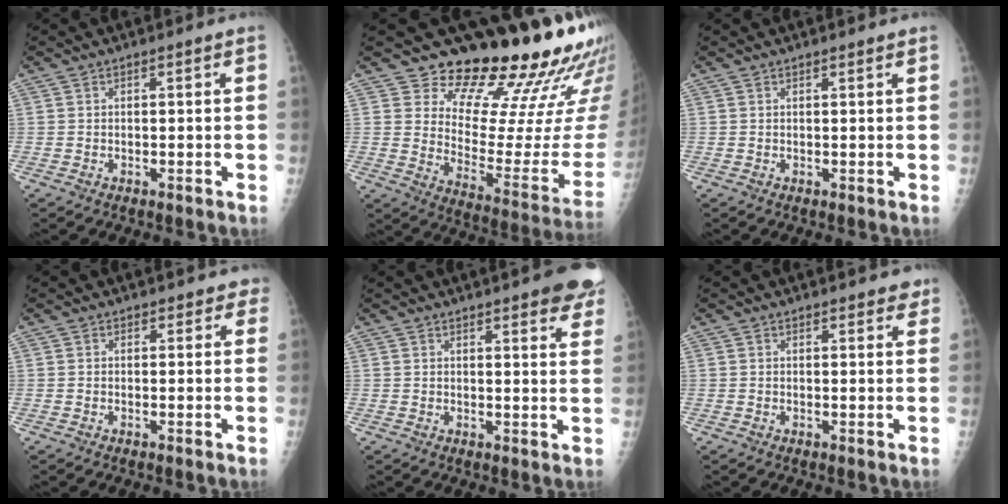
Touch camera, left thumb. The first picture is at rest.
{"total": 22.3, "force": [18.4, 7.5, 10.1], "torque": [-0.087, -0.156, 0.248]}
{"total": 0.9, "force": [0.8, 0.2, 0.3], "torque": [-0.003, 0.000, 0.012]}
{"total": 2.0, "force": [1.5, 1.3, -0.1], "torque": [0.028, -0.006, 0.004]}
{"total": 10.9, "force": [7.8, 2.7, 7.2], "torque": [-0.062, -0.027, 0.082]}
{"total": 2.7, "force": [2.3, 1.2, 1.0], "torque": [0.015, -0.005, 0.020]}